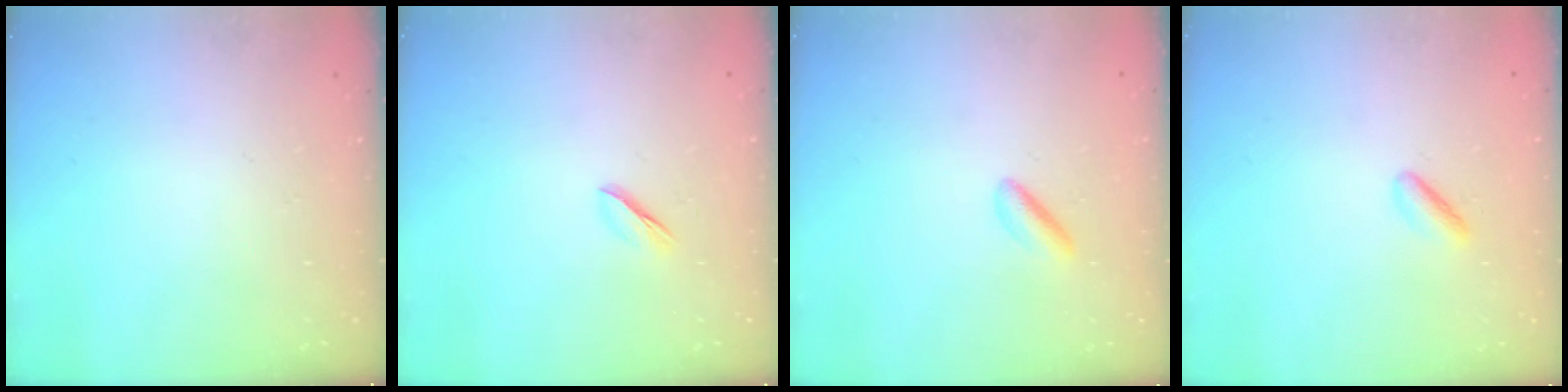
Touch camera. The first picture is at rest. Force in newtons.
{"total": 1.9, "press": 1.8, "slide": 0.7}
{"total": 2.6, "press": 2.4, "slide": 0.9}
{"total": 2.5, "press": 2.3, "slide": 0.8}